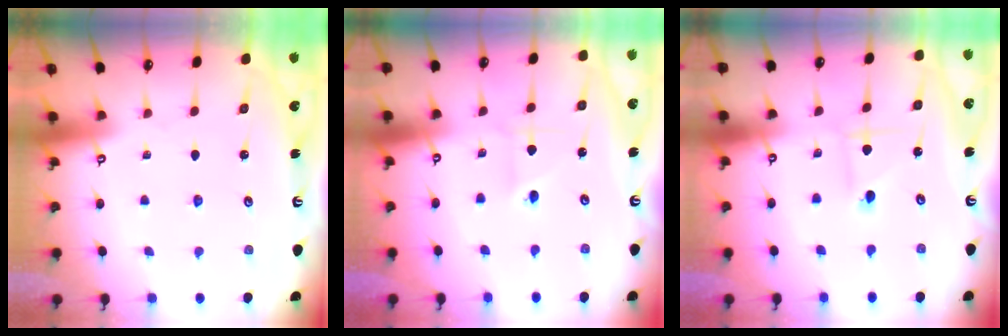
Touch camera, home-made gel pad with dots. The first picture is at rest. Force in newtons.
{"total": 2.6, "press": 2.6, "slide": 0.2}
{"total": 1.5, "press": 1.5, "slide": 0.1}